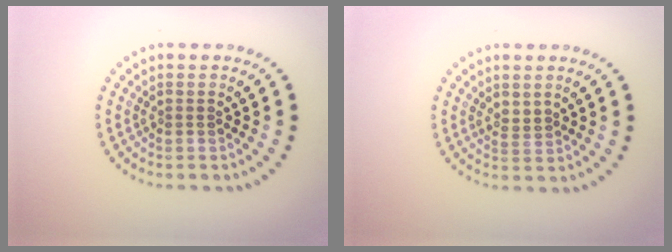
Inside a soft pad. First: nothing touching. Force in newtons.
{"total": 0.9, "press": 0.7, "slide": 0.6}